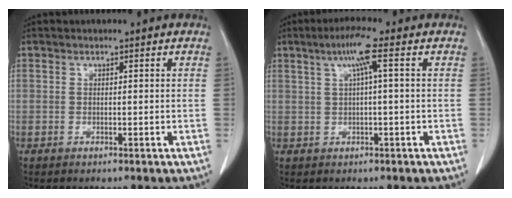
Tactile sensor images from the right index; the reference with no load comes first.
{"total": 4.9, "force": [1.7, -0.3, 4.6], "torque": [-0.083, 0.015, 0.031]}